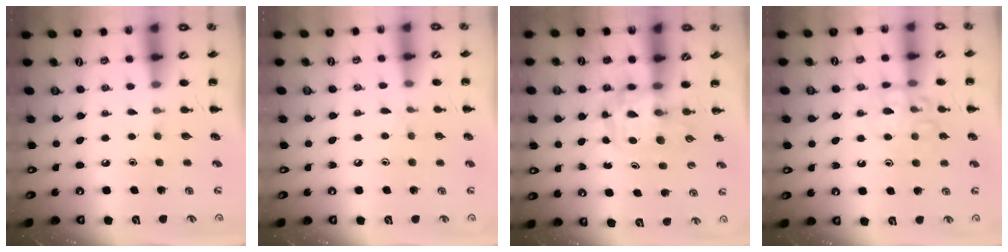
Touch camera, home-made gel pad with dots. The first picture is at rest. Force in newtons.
{"total": 4.7, "press": 4.4, "slide": 1.6}
{"total": 3.4, "press": 3.4, "slide": 0.6}
{"total": 12.5, "press": 12.4, "slide": 1.1}